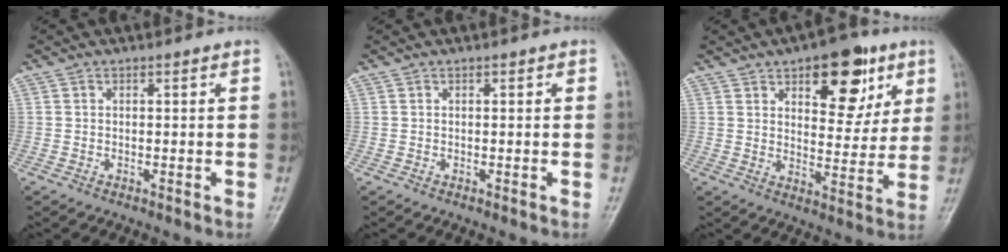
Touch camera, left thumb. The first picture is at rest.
{"total": 0.0}
{"total": 14.4, "force": [7.1, 7.3, 10.1], "torque": [-0.084, -0.029, 0.100]}